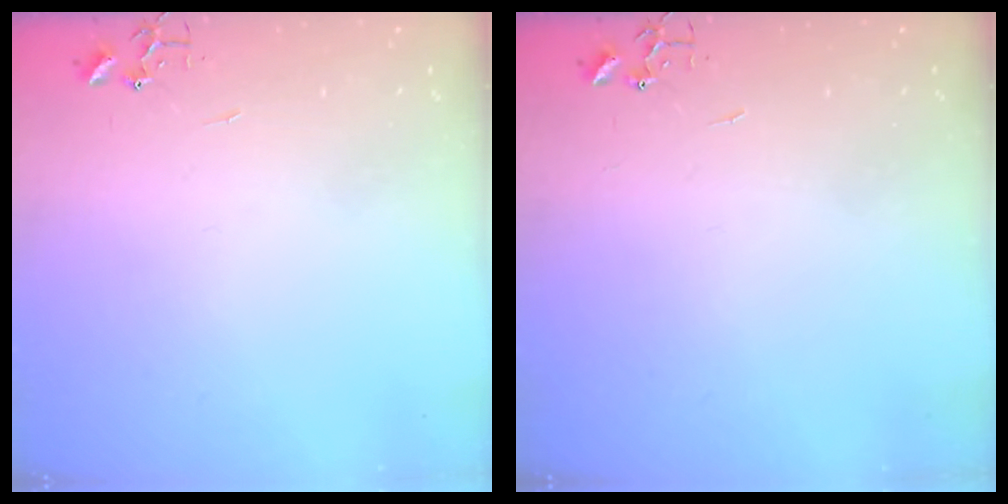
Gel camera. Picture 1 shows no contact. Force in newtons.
{"total": 0.0}